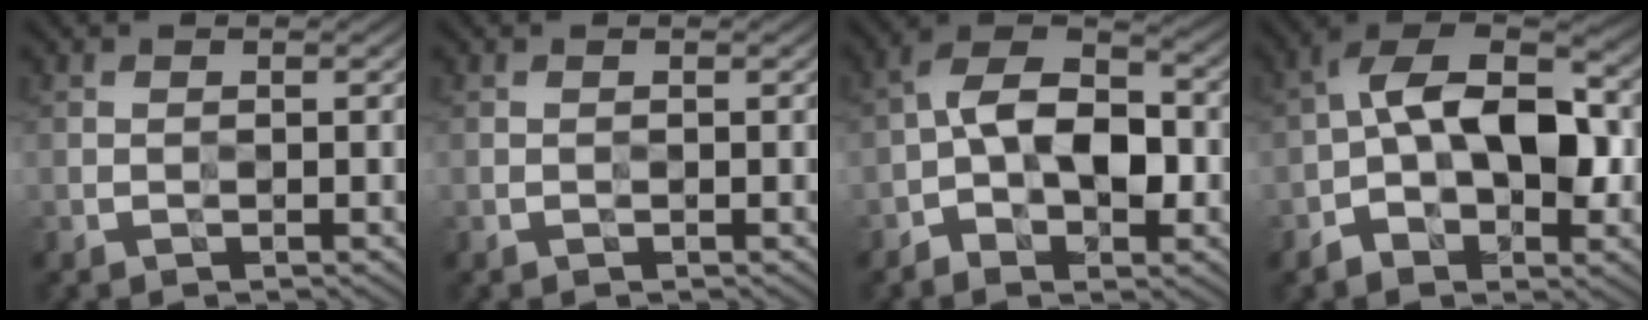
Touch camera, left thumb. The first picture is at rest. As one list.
[{"total": 0.0}, {"total": 8.5, "force": [-1.4, 5.0, 6.7], "torque": [-0.114, 0.015, -0.031]}, {"total": 11.2, "force": [-0.6, 6.4, 9.2], "torque": [-0.142, 0.023, -0.014]}]